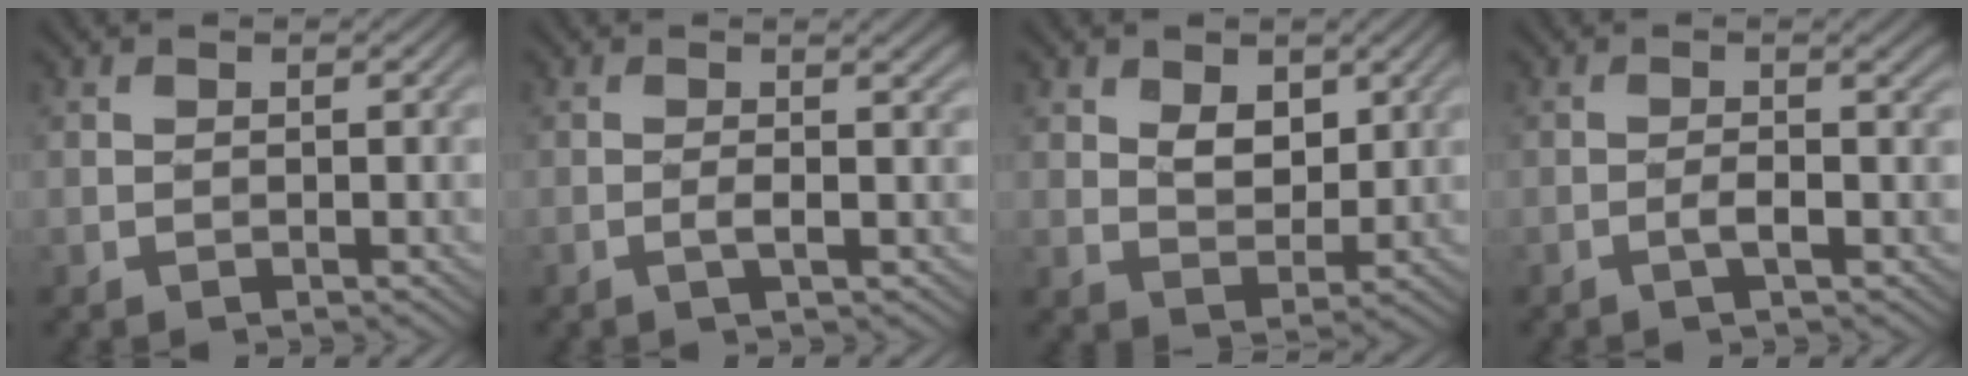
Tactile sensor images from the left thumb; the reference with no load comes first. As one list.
[{"total": 3.2, "force": [-0.1, 0.2, 3.2], "torque": [-0.048, 0.010, -0.006]}, {"total": 4.5, "force": [2.0, 2.7, 2.9], "torque": [-0.063, -0.005, 0.036]}, {"total": 2.9, "force": [-0.6, 0.0, 2.8], "torque": [-0.048, 0.007, -0.016]}]